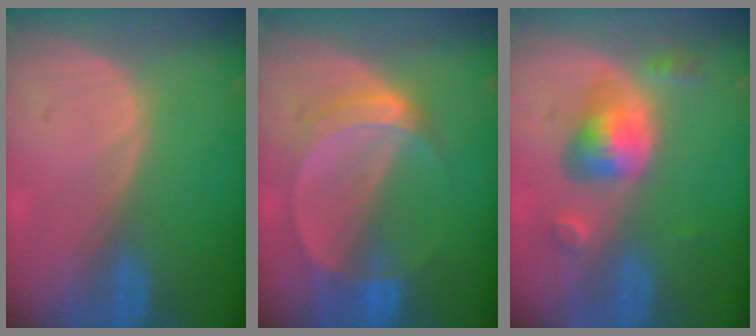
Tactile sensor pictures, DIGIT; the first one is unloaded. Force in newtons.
{"total": 5.7, "press": 5.2, "slide": 2.3}
{"total": 6.0, "press": 5.5, "slide": 2.4}